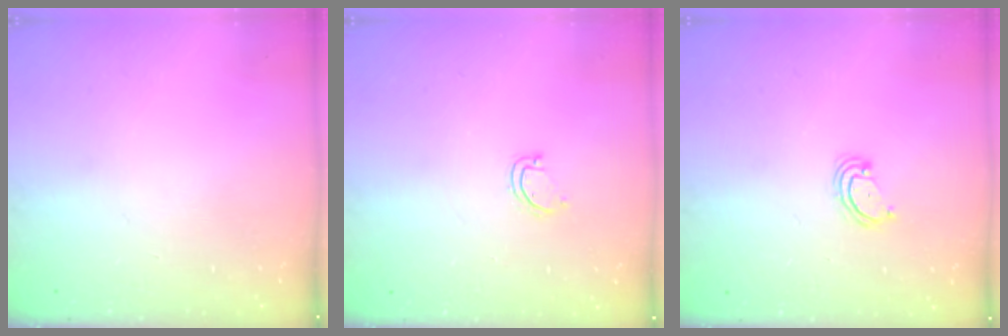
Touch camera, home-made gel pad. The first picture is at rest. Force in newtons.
{"total": 3.0, "press": 3.0, "slide": 0.2}
{"total": 2.9, "press": 2.9, "slide": 0.3}